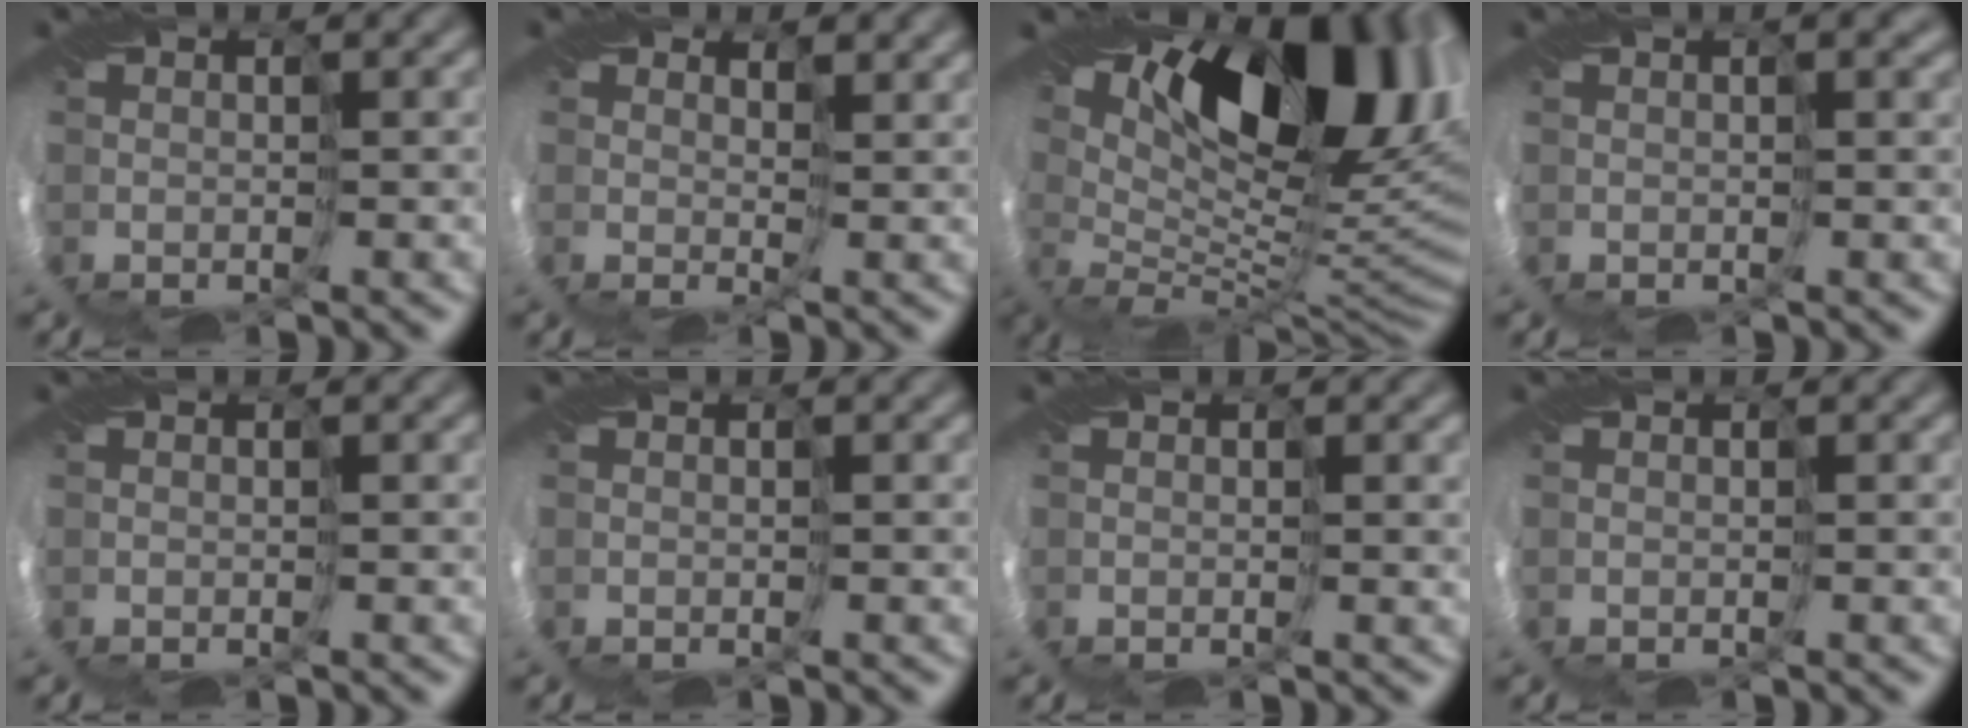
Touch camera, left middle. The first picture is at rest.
{"total": 1.4, "force": [1.3, 0.2, 0.4], "torque": [-0.008, 0.006, 0.021]}
{"total": 13.9, "force": [7.0, 5.5, 10.7], "torque": [-0.151, 0.006, 0.127]}
{"total": 2.3, "force": [1.4, 0.4, 1.8], "torque": [-0.027, 0.008, 0.023]}
{"total": 0.0}
{"total": 0.0}
{"total": 0.9, "force": [0.5, -0.1, 0.7], "torque": [-0.011, 0.004, 0.005]}
{"total": 0.0}